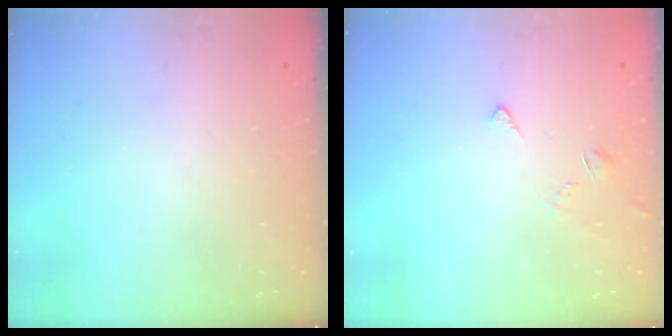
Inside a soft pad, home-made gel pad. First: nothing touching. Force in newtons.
{"total": 2.9, "press": 2.8, "slide": 0.6}